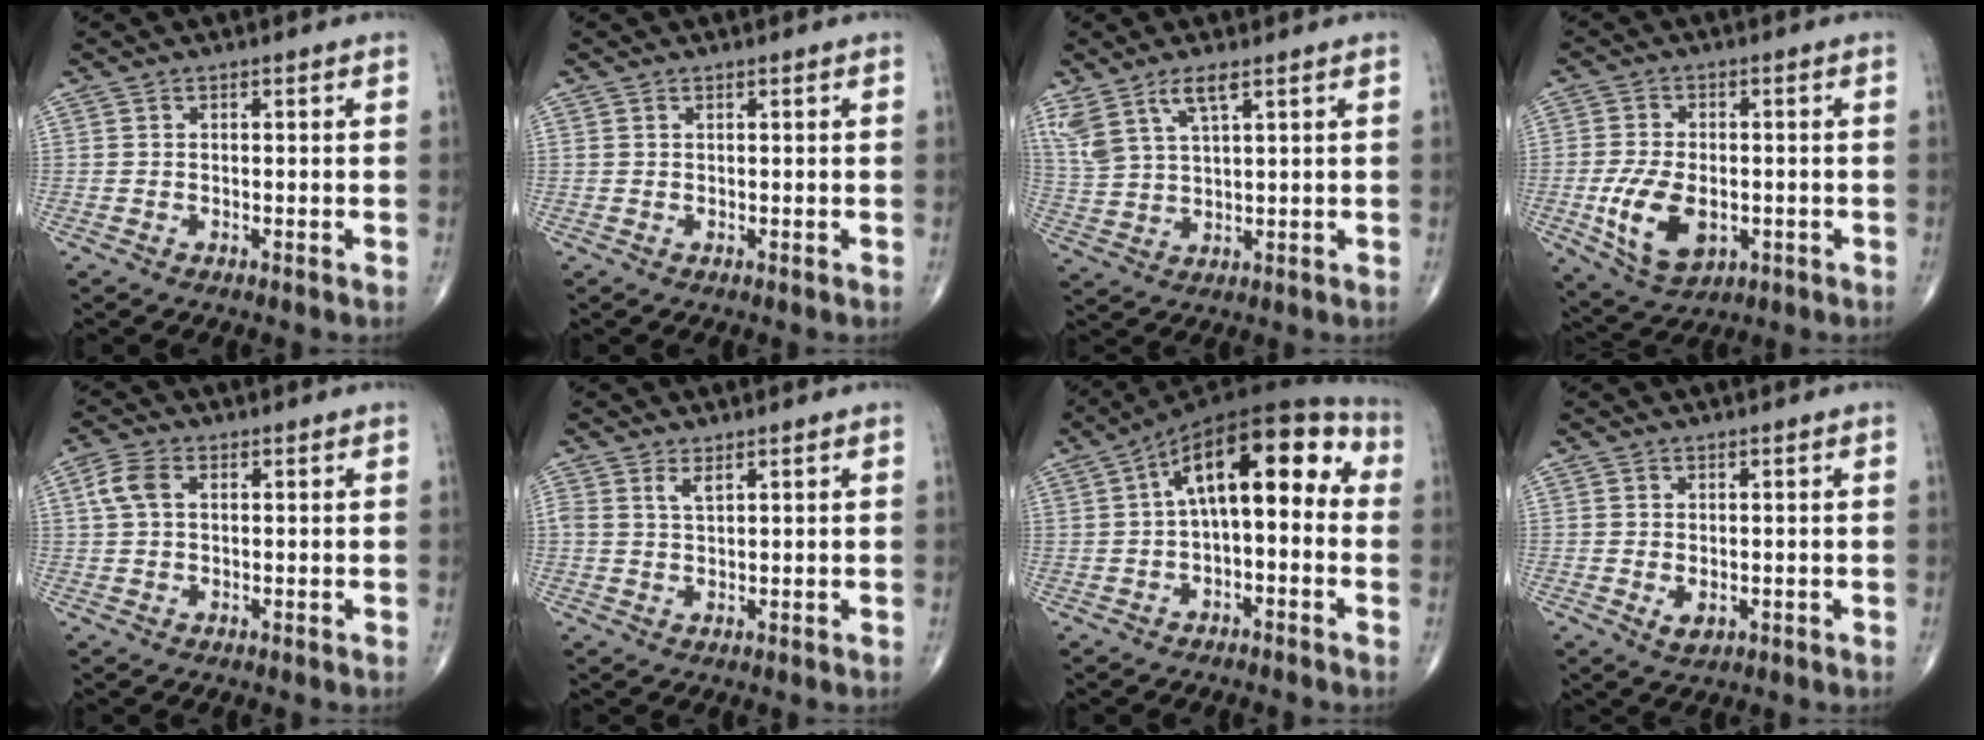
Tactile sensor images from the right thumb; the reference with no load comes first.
{"total": 0.0}
{"total": 7.8, "force": [4.8, 2.3, 5.7], "torque": [-0.132, -0.011, 0.106]}
{"total": 11.1, "force": [-2.6, 6.6, 8.5], "torque": [-0.149, -0.003, -0.034]}
{"total": 4.5, "force": [1.1, 2.8, 3.3], "torque": [-0.079, 0.012, 0.018]}
{"total": 2.1, "force": [1.3, 0.8, 1.5], "torque": [-0.033, -0.002, 0.030]}
{"total": 16.5, "force": [2.0, 7.6, 14.5], "torque": [-0.194, 0.050, 0.019]}
{"total": 2.4, "force": [-0.5, 1.5, 1.8], "torque": [-0.022, -0.004, -0.001]}